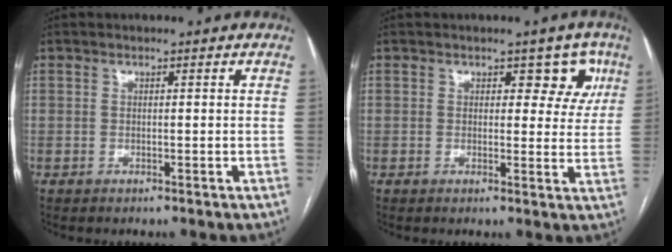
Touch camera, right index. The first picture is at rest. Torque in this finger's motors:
{"motor_torque": [0.10, 0.05, 0.03, 0.02]}